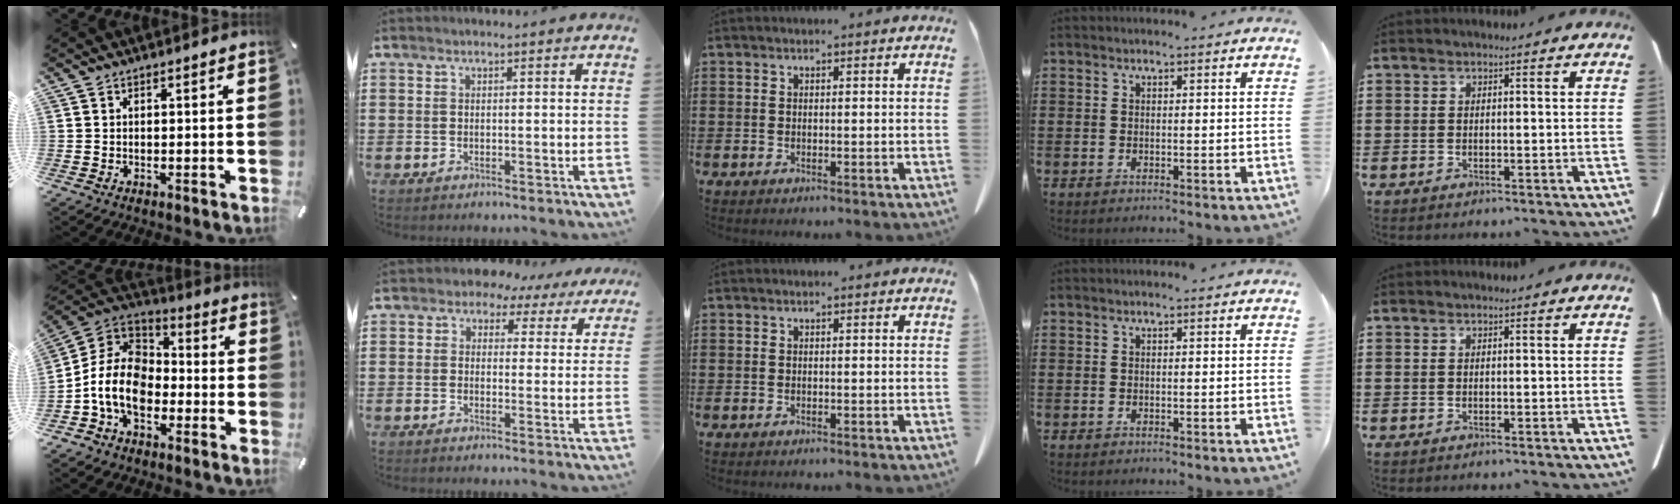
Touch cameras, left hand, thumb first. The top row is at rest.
{"thumb": {"total": 12.4, "force": [-5.5, 8.5, 7.1], "torque": [-0.173, 0.021, -0.111]}, "index": {"total": 3.3, "force": [2.3, 2.2, 0.8], "torque": [-0.025, -0.005, 0.037]}}